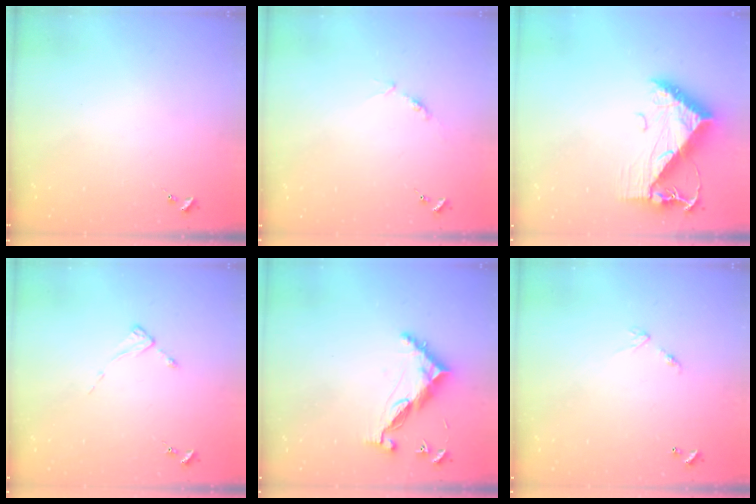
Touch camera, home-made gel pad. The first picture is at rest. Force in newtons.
{"total": 4.7, "press": 4.7, "slide": 0.5}
{"total": 10.2, "press": 10.2, "slide": 1.0}
{"total": 2.0, "press": 2.0, "slide": 0.3}
{"total": 9.0, "press": 9.0, "slide": 0.8}
{"total": 5.8, "press": 5.8, "slide": 0.4}